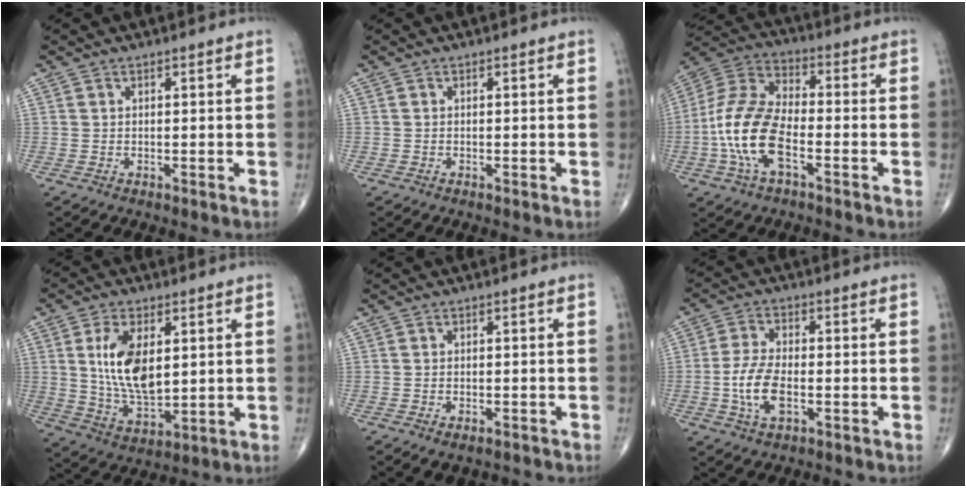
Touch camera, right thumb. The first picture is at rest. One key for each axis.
{"total": 0.0}
{"total": 15.0, "fx": -4.2, "fy": 7.2, "fz": 12.5, "tx": -0.265, "ty": 0.031, "tz": -0.085}
{"total": 12.4, "fx": 2.4, "fy": 6.4, "fz": 10.4, "tx": -0.180, "ty": -0.019, "tz": 0.054}
{"total": 2.7, "fx": -1.7, "fy": 1.4, "fz": 1.5, "tx": -0.023, "ty": 0.008, "tz": -0.020}
{"total": 8.2, "fx": -2.0, "fy": 4.0, "fz": 6.9, "tx": -0.146, "ty": 0.009, "tz": -0.038}